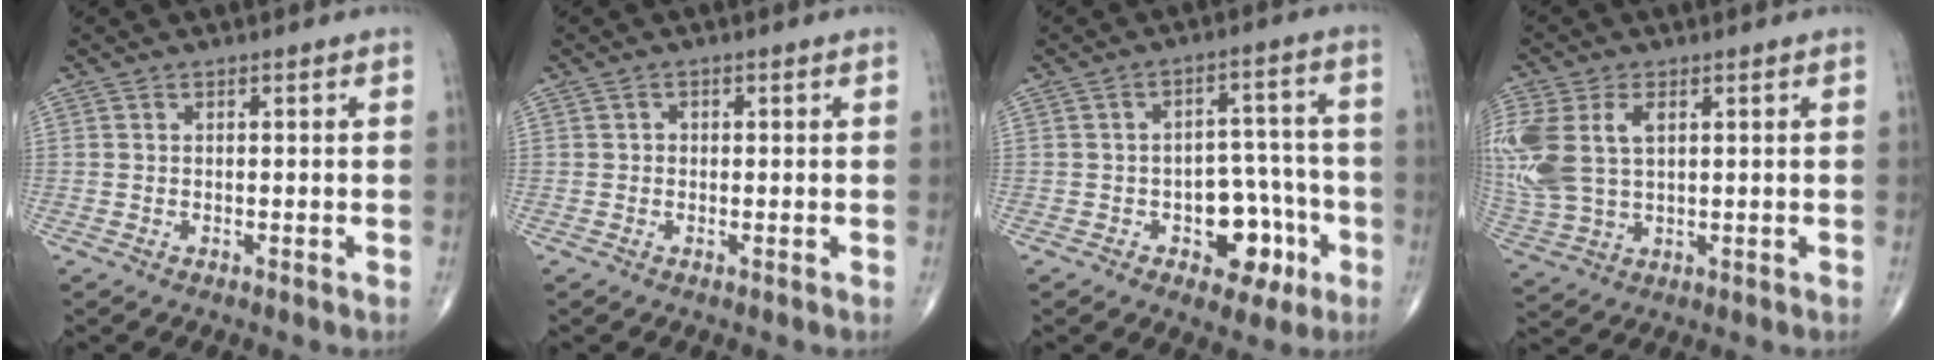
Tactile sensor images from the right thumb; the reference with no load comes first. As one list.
[{"total": 0.9, "force": [0.0, 0.8, 0.3], "torque": [0.001, 0.002, -0.002]}, {"total": 10.4, "force": [-4.0, 6.7, 6.9], "torque": [-0.048, 0.042, -0.050]}, {"total": 15.2, "force": [3.2, 9.6, 11.4], "torque": [-0.294, 0.003, 0.069]}]